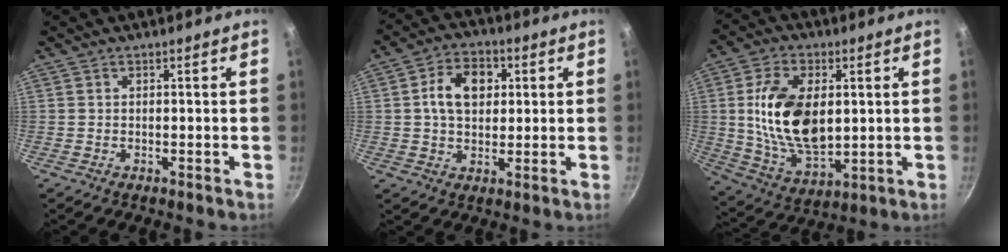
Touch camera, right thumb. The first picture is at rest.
{"total": 9.6, "force": [1.9, 6.8, 6.4], "torque": [-0.084, 0.009, 0.022]}
{"total": 17.5, "force": [2.1, 10.3, 14.0], "torque": [-0.244, -0.010, 0.048]}